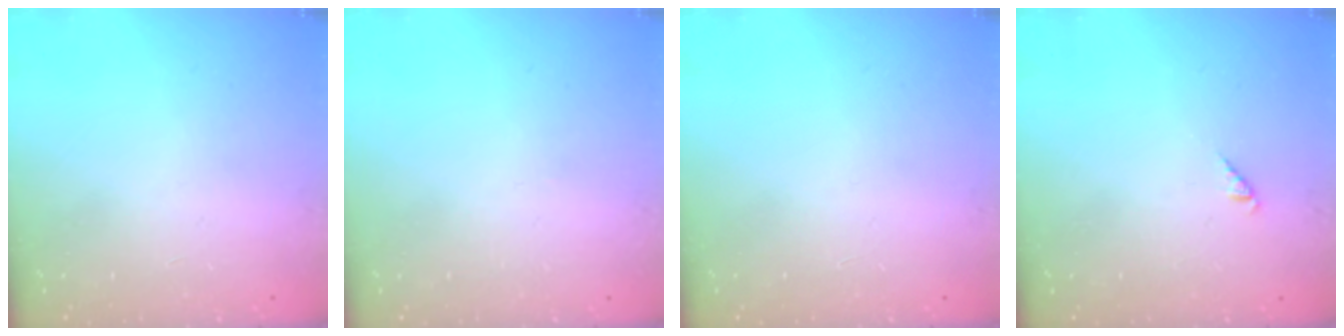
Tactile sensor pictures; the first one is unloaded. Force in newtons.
{"total": 0.0}
{"total": 0.0}
{"total": 2.6, "press": 2.6, "slide": 0.4}